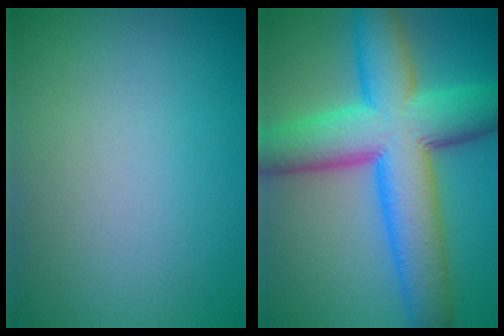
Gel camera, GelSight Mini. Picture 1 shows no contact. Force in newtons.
{"total": 12.2, "press": 12.2, "slide": 0.2}